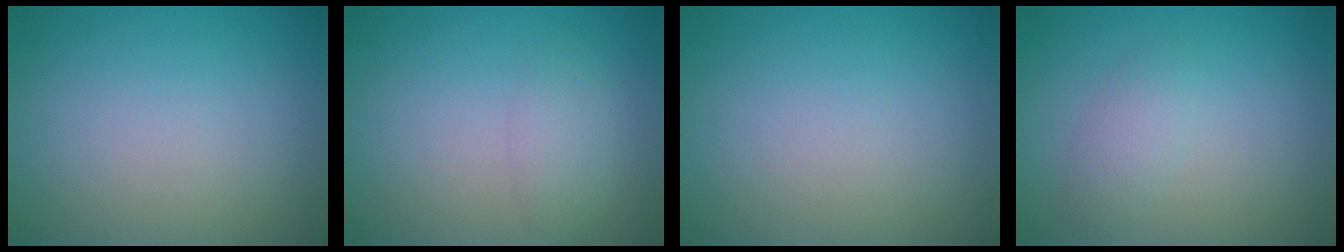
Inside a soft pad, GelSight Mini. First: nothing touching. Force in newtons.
{"total": 1.7, "press": 1.7, "slide": 0.1}
{"total": 0.0}
{"total": 1.7, "press": 1.7, "slide": 0.1}